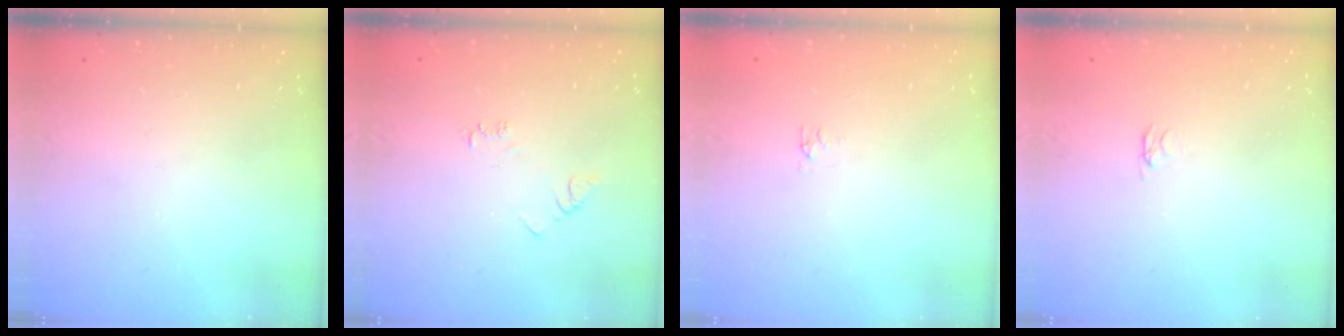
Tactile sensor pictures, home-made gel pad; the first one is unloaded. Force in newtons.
{"total": 3.9, "press": 3.9, "slide": 0.5}
{"total": 2.9, "press": 2.9, "slide": 0.5}
{"total": 2.1, "press": 2.0, "slide": 0.3}